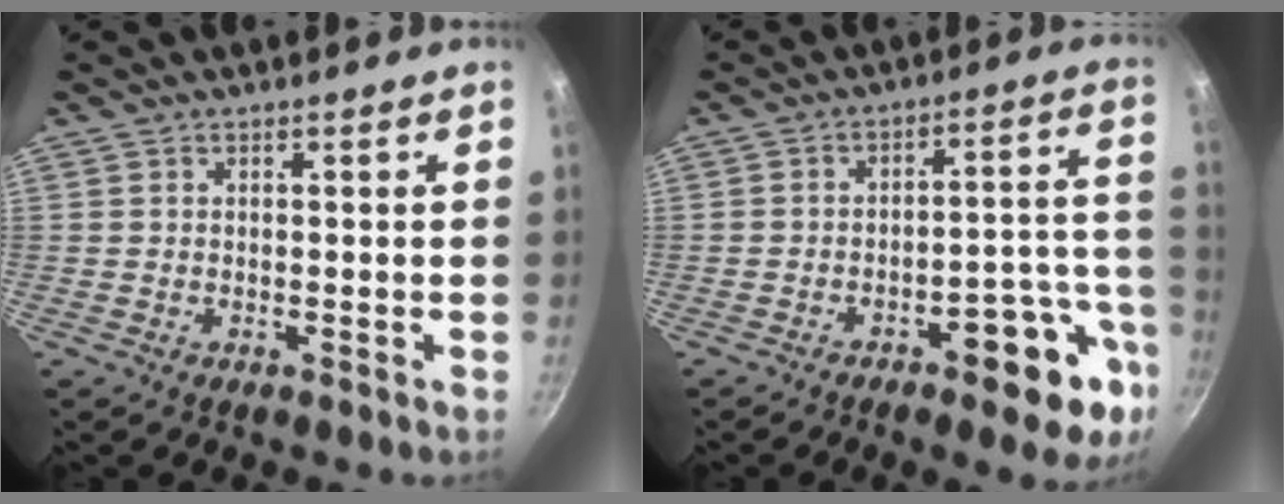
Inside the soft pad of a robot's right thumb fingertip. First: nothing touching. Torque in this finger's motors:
{"motor_torque": [1.76, 0.93, 1.20, -0.93, 0.07]}